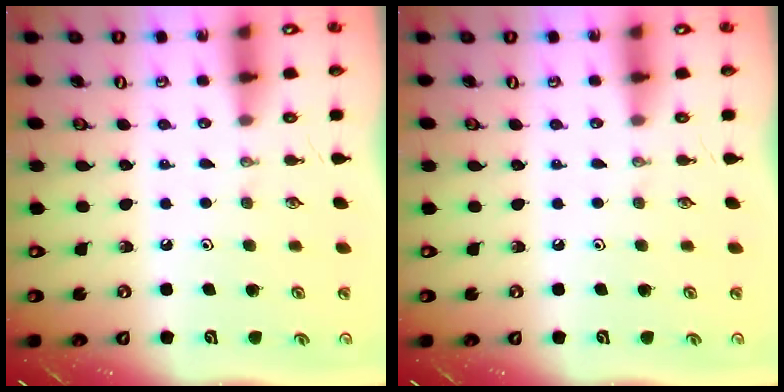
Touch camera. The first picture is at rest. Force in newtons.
{"total": 0.0}